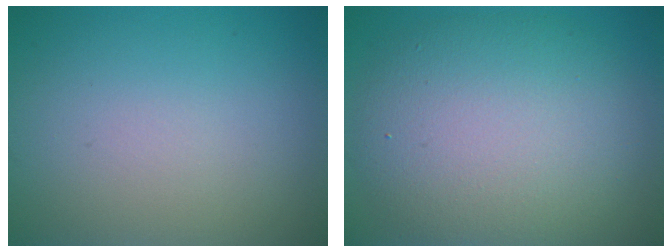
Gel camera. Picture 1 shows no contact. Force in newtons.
{"total": 9.1, "press": 9.1, "slide": 0.7}